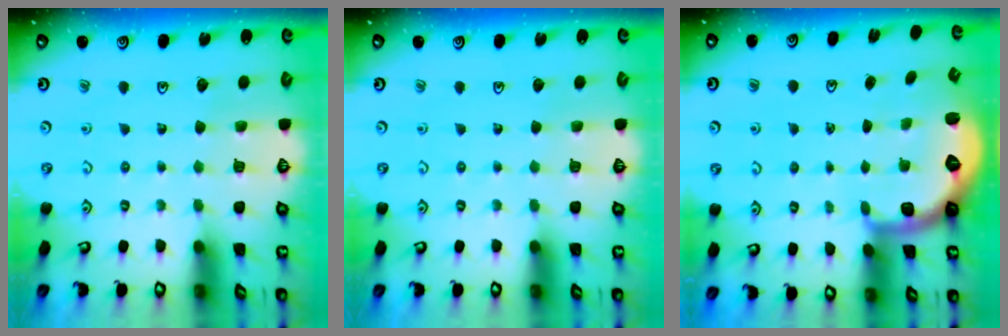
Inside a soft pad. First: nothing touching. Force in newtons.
{"total": 0.0}
{"total": 2.0, "press": 1.6, "slide": 1.2}